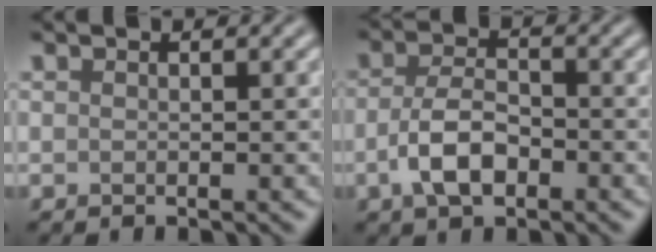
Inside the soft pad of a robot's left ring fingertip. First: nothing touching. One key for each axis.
{"total": 4.5, "fx": -1.6, "fy": 2.3, "fz": 3.5, "tx": -0.070, "ty": 0.002, "tz": -0.036}